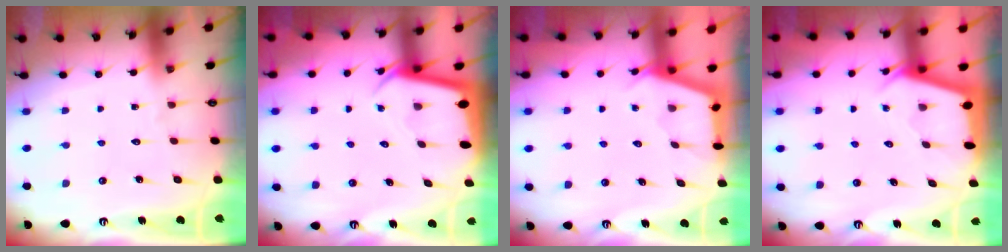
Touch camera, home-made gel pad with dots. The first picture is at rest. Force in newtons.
{"total": 2.7, "press": 2.7, "slide": 0.1}
{"total": 2.8, "press": 2.8, "slide": 0.3}
{"total": 2.3, "press": 2.3, "slide": 0.3}